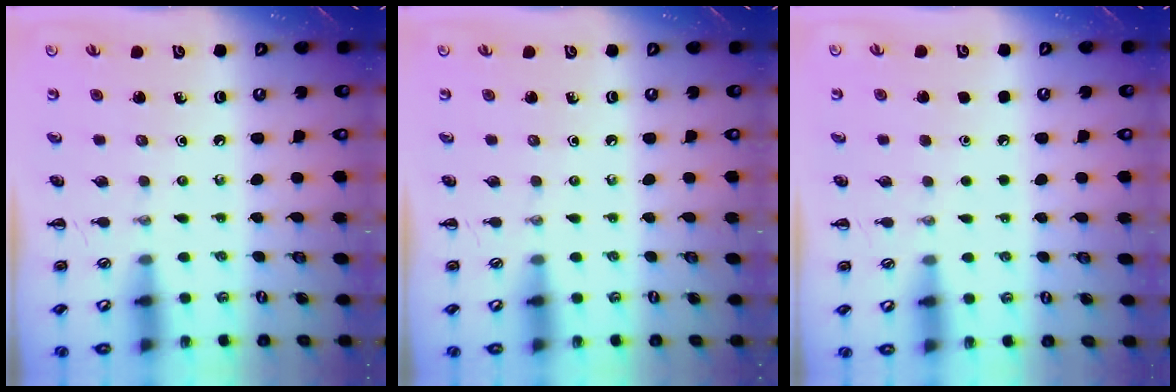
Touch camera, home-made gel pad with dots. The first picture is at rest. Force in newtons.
{"total": 0.0}
{"total": 1.6, "press": 1.6, "slide": 0.1}